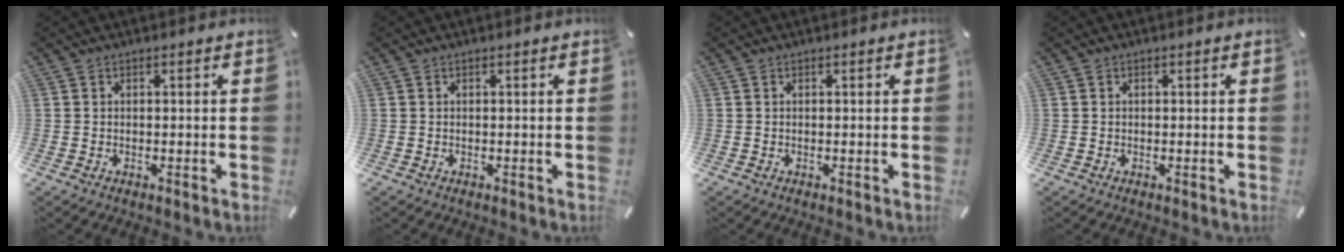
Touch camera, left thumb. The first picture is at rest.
{"total": 0.0}
{"total": 0.0}
{"total": 0.0}